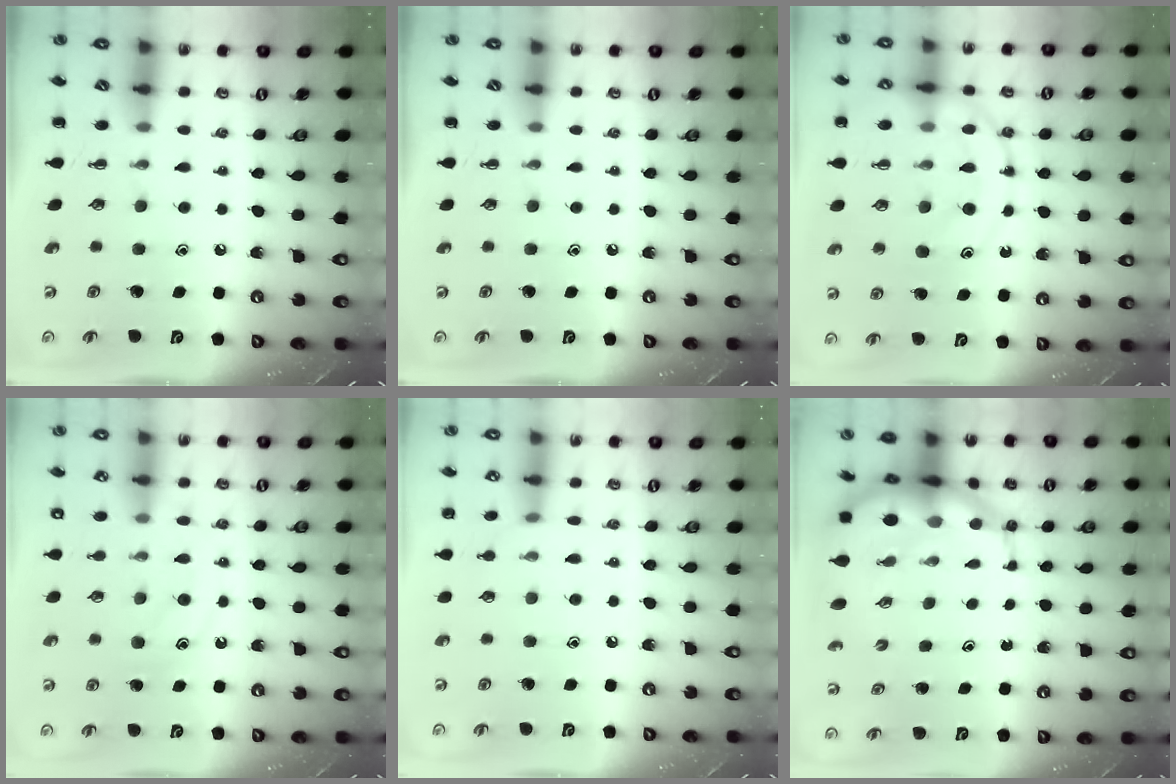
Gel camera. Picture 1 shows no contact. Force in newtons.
{"total": 0.0}
{"total": 14.2, "press": 14.1, "slide": 1.2}
{"total": 11.1, "press": 11.1, "slide": 1.0}
{"total": 7.2, "press": 6.7, "slide": 2.7}
{"total": 10.7, "press": 10.3, "slide": 2.9}